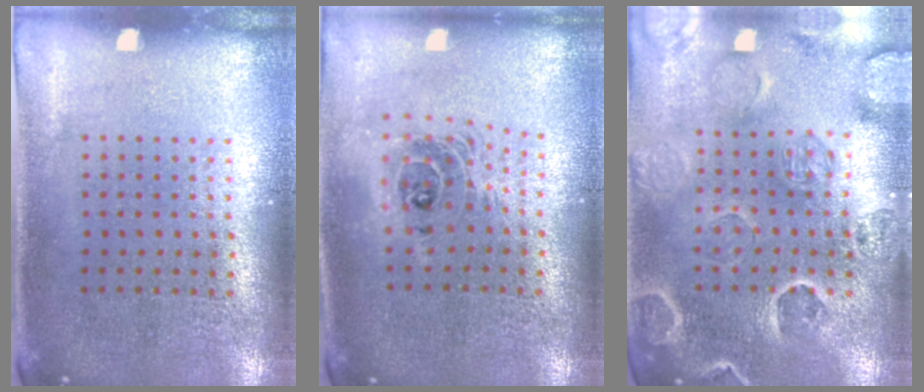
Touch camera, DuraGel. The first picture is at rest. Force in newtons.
{"total": 1.9, "press": 1.4, "slide": 1.2}
{"total": 2.8, "press": 2.7, "slide": 0.6}